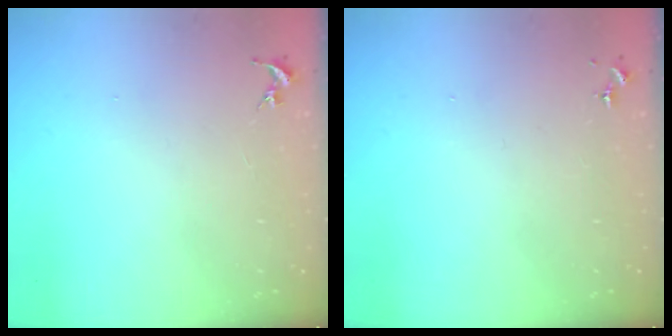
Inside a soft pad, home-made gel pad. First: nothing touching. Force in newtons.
{"total": 0.0}